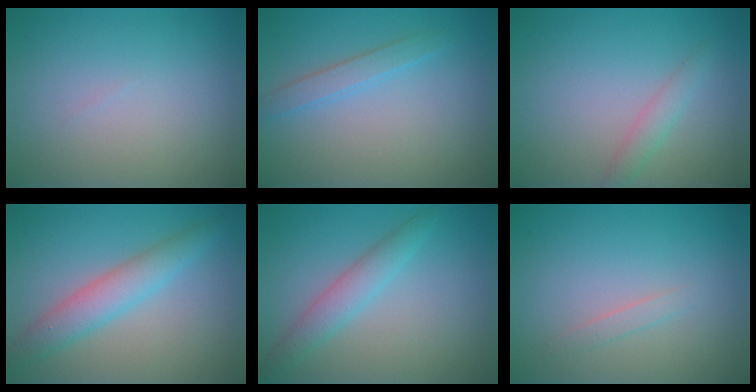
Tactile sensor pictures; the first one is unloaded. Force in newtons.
{"total": 1.7, "press": 1.7, "slide": 0.1}
{"total": 1.5, "press": 1.5, "slide": 0.0}
{"total": 3.6, "press": 3.6, "slide": 0.0}
{"total": 2.6, "press": 2.6, "slide": 0.0}
{"total": 0.9, "press": 0.9, "slide": 0.1}